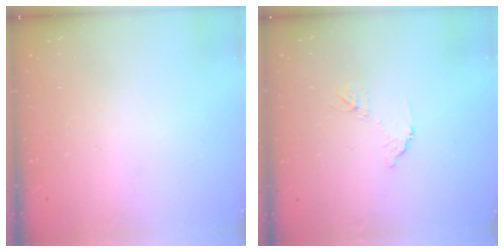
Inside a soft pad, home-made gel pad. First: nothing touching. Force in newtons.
{"total": 6.4, "press": 6.4, "slide": 0.3}